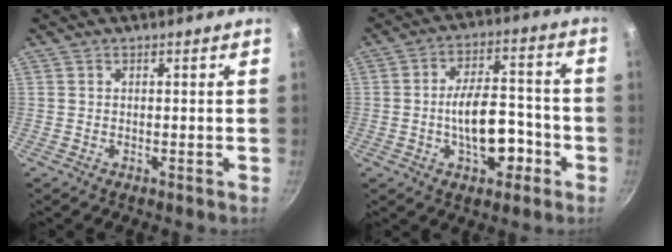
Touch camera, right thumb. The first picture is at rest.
{"total": 12.4, "force": [-3.7, 6.5, 9.8], "torque": [-0.125, 0.041, -0.055]}